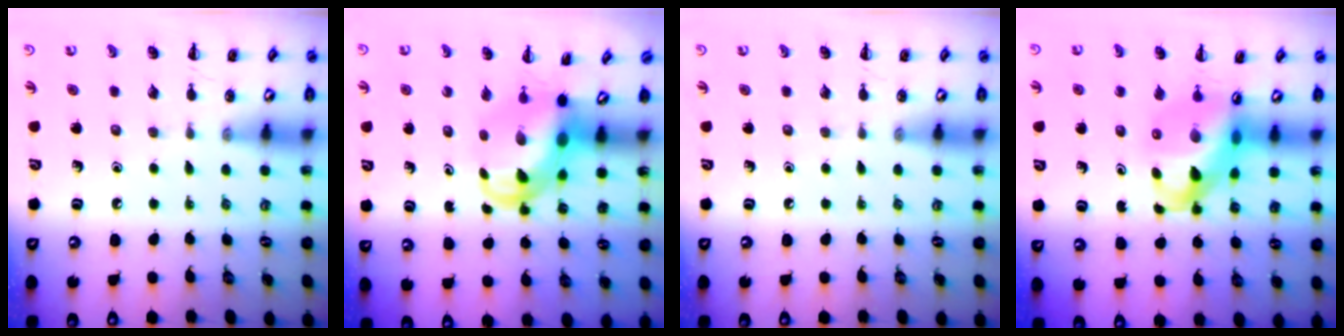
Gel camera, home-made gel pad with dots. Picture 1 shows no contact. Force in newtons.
{"total": 6.4, "press": 6.4, "slide": 0.9}
{"total": 0.0}
{"total": 10.5, "press": 10.0, "slide": 3.1}